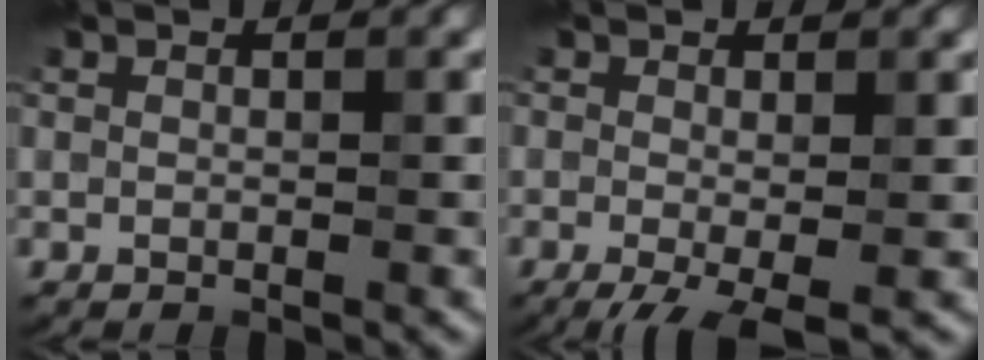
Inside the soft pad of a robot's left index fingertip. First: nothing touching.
{"total": 4.2, "force": [-1.5, 1.2, 3.7], "torque": [-0.068, -0.011, -0.027]}